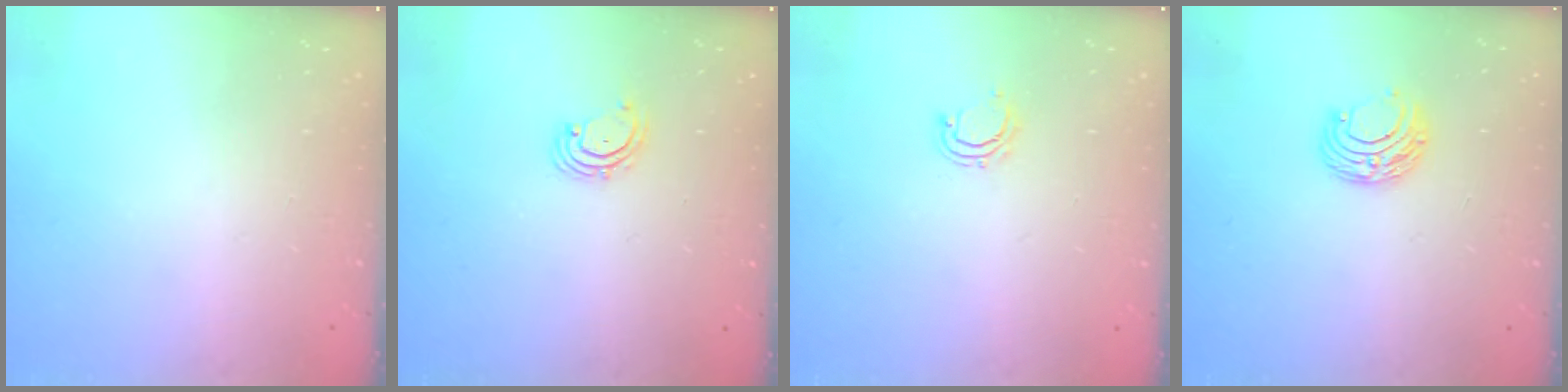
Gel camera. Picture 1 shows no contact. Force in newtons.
{"total": 2.0, "press": 2.0, "slide": 0.4}
{"total": 4.9, "press": 4.8, "slide": 0.9}
{"total": 7.6, "press": 7.5, "slide": 0.6}